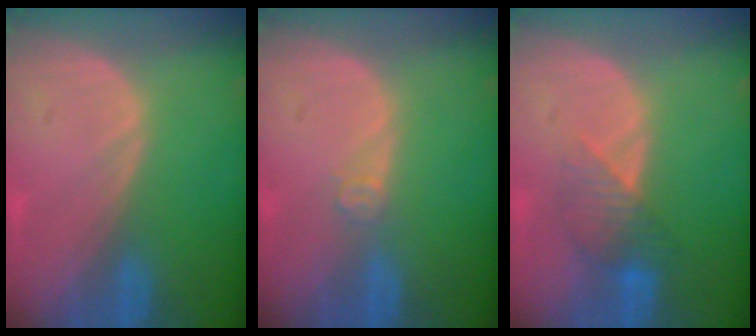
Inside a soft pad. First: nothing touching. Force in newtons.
{"total": 1.7, "press": 1.4, "slide": 1.0}
{"total": 3.9, "press": 3.8, "slide": 0.8}